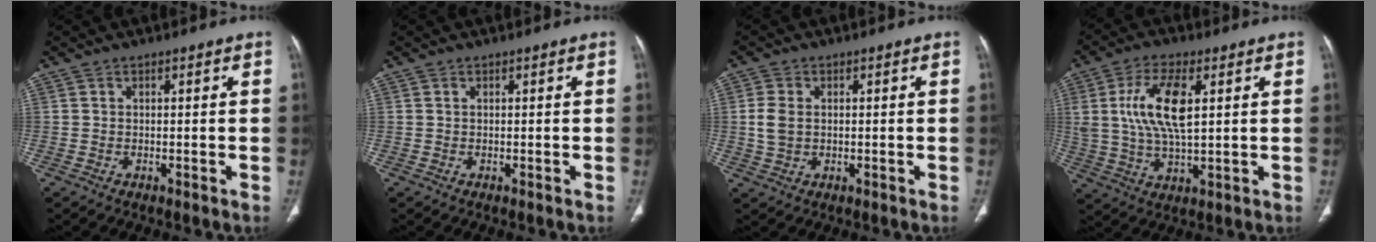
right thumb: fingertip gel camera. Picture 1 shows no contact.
{"total": 0.0}
{"total": 4.5, "force": [0.3, 3.2, 3.1], "torque": [-0.068, 0.004, 0.008]}
{"total": 12.5, "force": [3.1, 5.4, 10.9], "torque": [-0.221, -0.007, 0.061]}